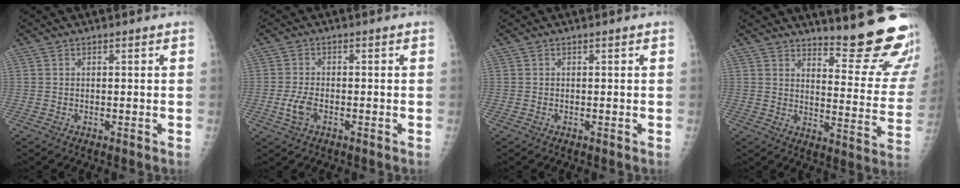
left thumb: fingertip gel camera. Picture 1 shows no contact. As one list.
[{"total": 3.9, "force": [-1.5, 2.1, 2.9], "torque": [-0.066, 0.007, -0.026]}, {"total": 0.0}, {"total": 13.8, "force": [13.0, 2.3, 3.7], "torque": [-0.009, -0.132, 0.138]}]